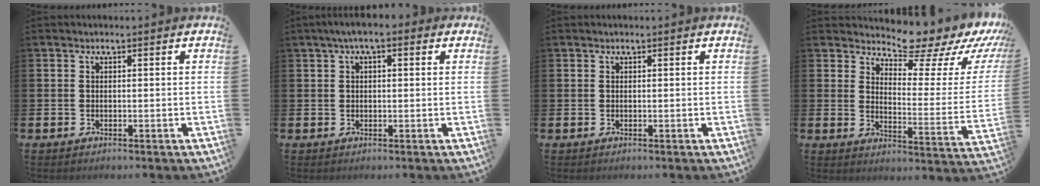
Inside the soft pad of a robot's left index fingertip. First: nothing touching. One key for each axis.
{"total": 3.2, "fx": 1.8, "fy": 1.4, "fz": 2.3, "tx": -0.045, "ty": 0.008, "tz": 0.029}
{"total": 0.0}
{"total": 9.3, "fx": 8.6, "fy": 2.5, "fz": 2.6, "tx": -0.046, "ty": -0.078, "tz": 0.144}